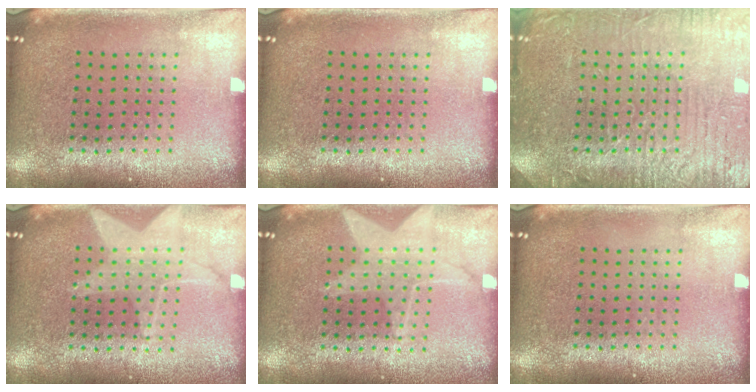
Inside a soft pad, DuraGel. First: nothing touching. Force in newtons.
{"total": 0.0}
{"total": 6.2, "press": 6.1, "slide": 0.8}
{"total": 1.4, "press": 1.4, "slide": 0.1}
{"total": 1.4, "press": 1.4, "slide": 0.2}
{"total": 0.0}